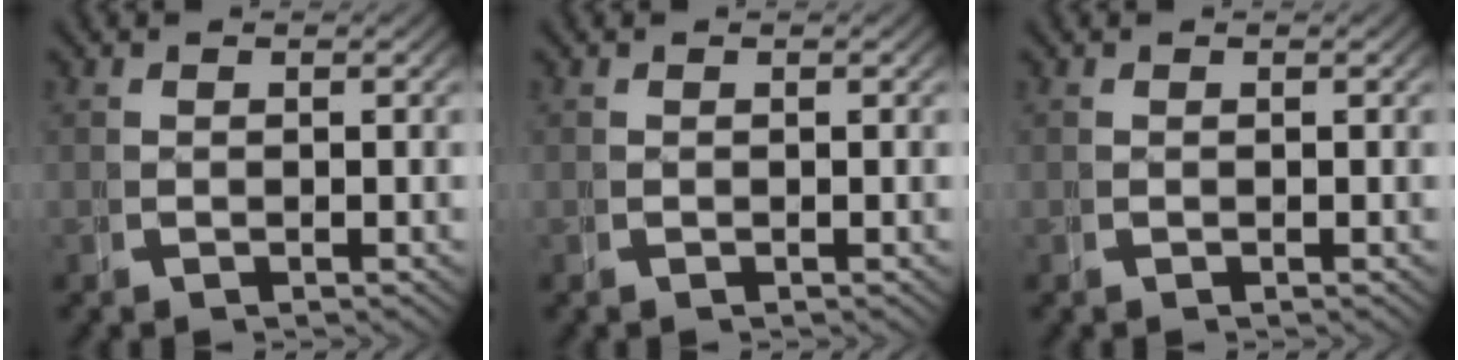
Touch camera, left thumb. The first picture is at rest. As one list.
[{"total": 0.0}, {"total": 0.0}]